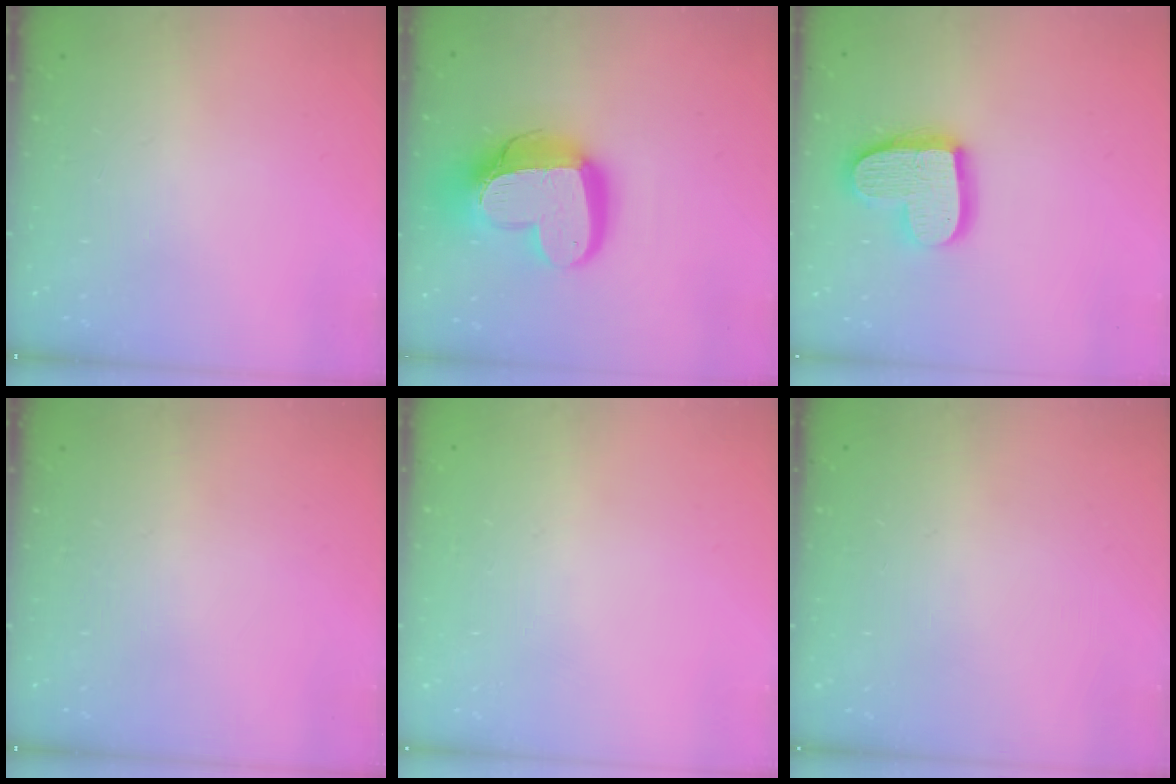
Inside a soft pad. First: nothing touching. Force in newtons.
{"total": 21.9, "press": 21.8, "slide": 2.2}
{"total": 16.2, "press": 16.1, "slide": 1.3}
{"total": 0.0}
{"total": 0.0}
{"total": 0.0}